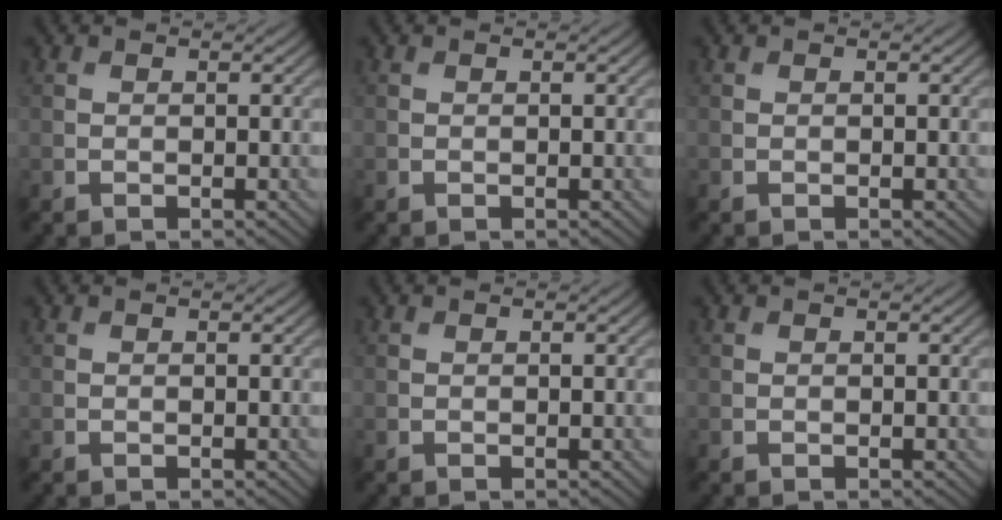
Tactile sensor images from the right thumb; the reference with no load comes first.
{"total": 0.0}
{"total": 0.0}
{"total": 0.0}
{"total": 0.0}
{"total": 0.0}